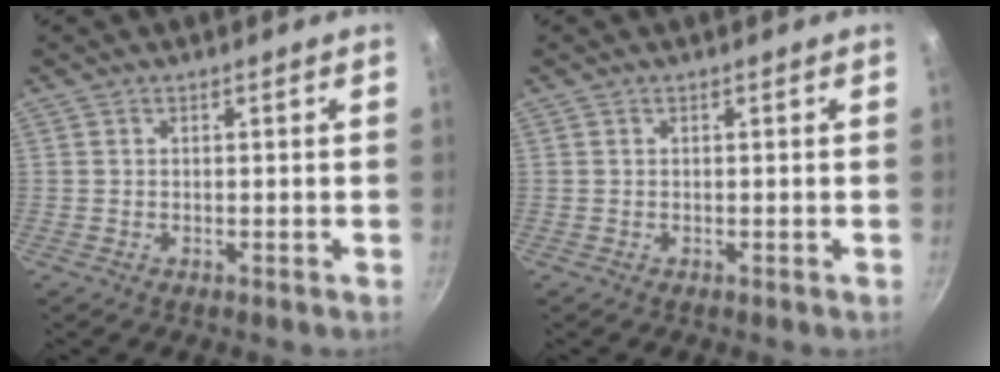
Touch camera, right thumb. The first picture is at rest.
{"total": 0.0}